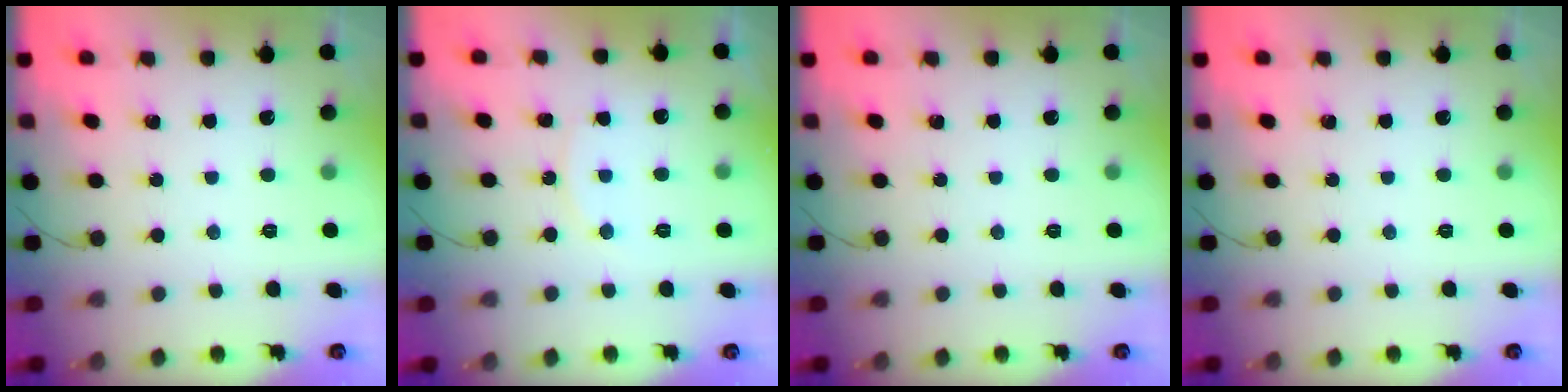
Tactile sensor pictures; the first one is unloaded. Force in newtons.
{"total": 7.1, "press": 7.0, "slide": 0.6}
{"total": 0.0}
{"total": 0.0}